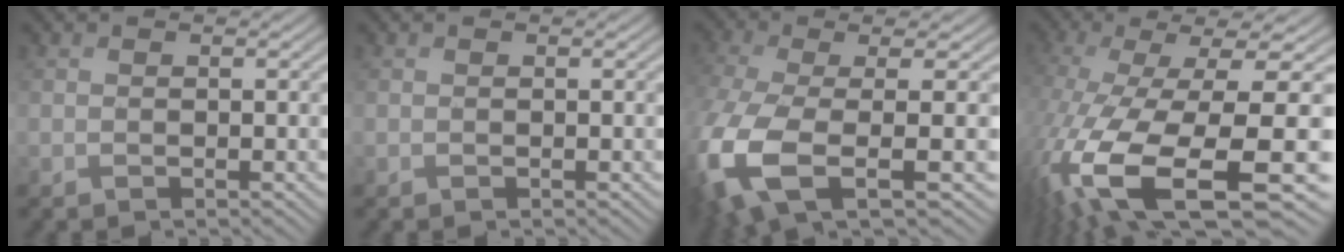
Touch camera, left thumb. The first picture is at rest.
{"total": 0.0}
{"total": 11.8, "force": [-3.6, 4.2, 10.4], "torque": [-0.255, -0.034, -0.058]}
{"total": 18.2, "force": [-6.7, 5.3, 16.0], "torque": [-0.369, -0.040, -0.086]}